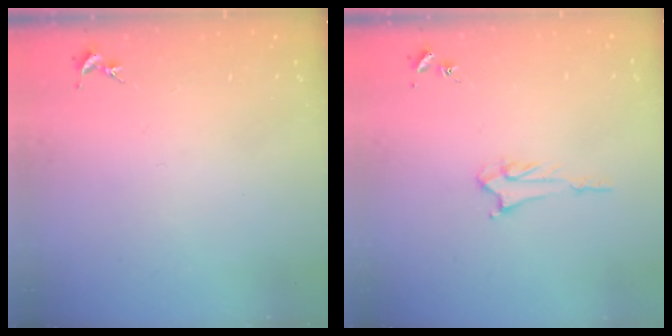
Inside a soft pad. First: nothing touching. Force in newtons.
{"total": 2.6, "press": 2.6, "slide": 0.3}